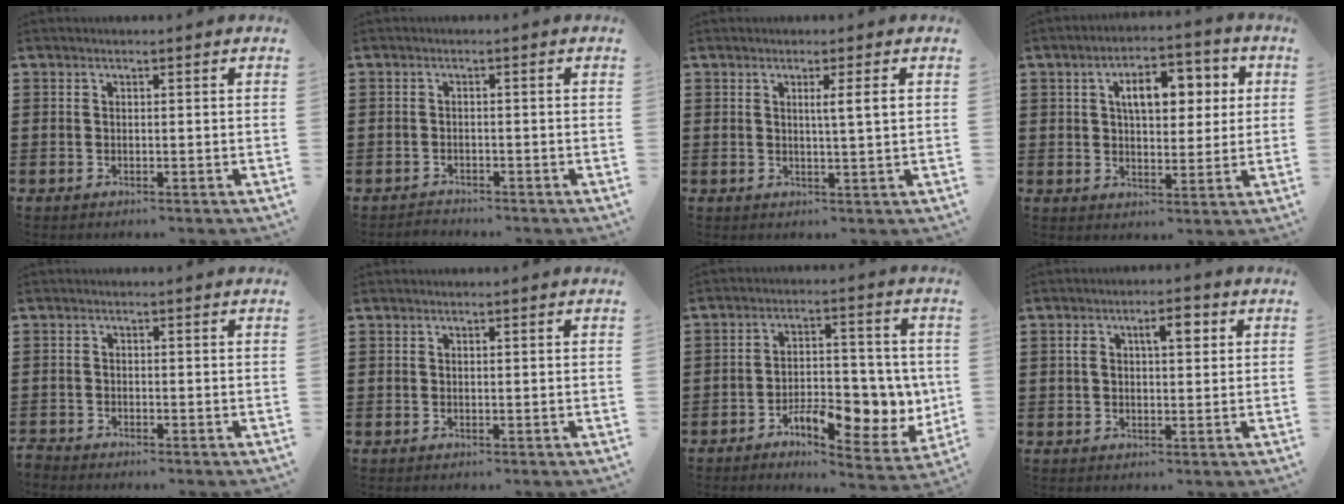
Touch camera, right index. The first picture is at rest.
{"total": 1.4, "force": [-1.4, 0.3, -0.1], "torque": [-0.003, 0.004, -0.032]}
{"total": 3.1, "force": [0.8, -0.3, 3.0], "torque": [-0.058, -0.004, 0.009]}
{"total": 7.8, "force": [2.4, 4.0, 6.2], "torque": [-0.101, 0.004, 0.031]}
{"total": 1.5, "force": [-1.4, 0.2, -0.2], "torque": [-0.001, 0.003, -0.033]}
{"total": 0.0}
{"total": 9.7, "force": [-3.3, 4.9, 7.6], "torque": [-0.099, 0.004, -0.052]}
{"total": 4.5, "force": [1.4, 1.8, 3.9], "torque": [-0.065, 0.007, 0.017]}